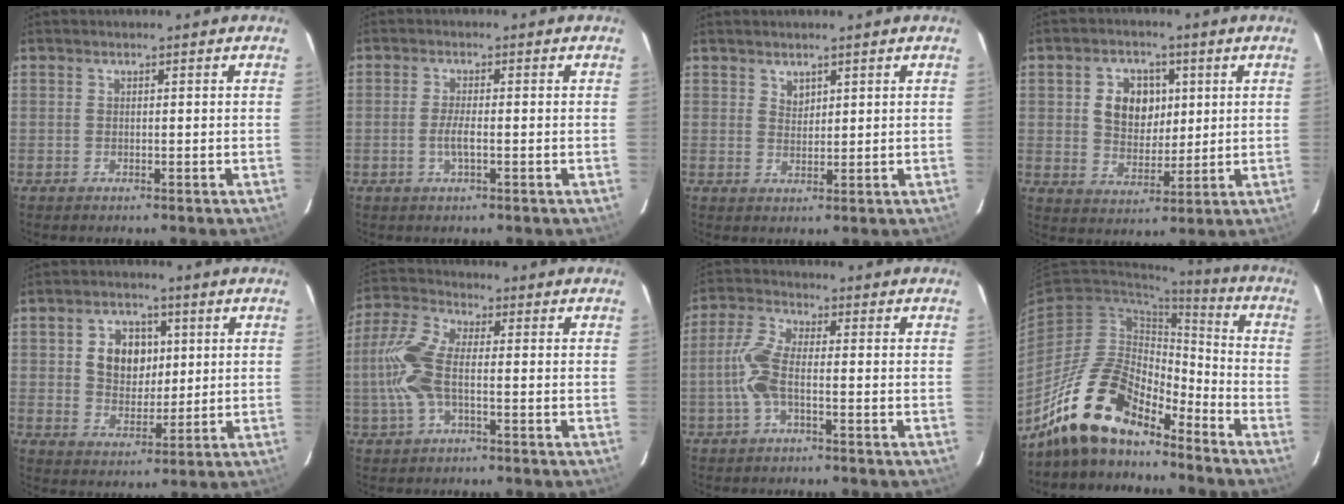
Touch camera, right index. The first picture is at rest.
{"total": 2.9, "force": [-0.8, 0.3, 2.7], "torque": [-0.055, -0.003, -0.016]}
{"total": 1.9, "force": [1.5, 1.1, 0.5], "torque": [-0.004, 0.001, 0.029]}
{"total": 8.7, "force": [2.1, 6.7, 5.2], "torque": [-0.096, 0.017, 0.042]}
{"total": 8.5, "force": [1.9, 6.6, 5.0], "torque": [-0.093, 0.017, 0.040]}
{"total": 10.0, "force": [-1.2, 4.1, 9.1], "torque": [-0.211, 0.011, -0.028]}
{"total": 6.8, "force": [-1.7, 1.9, 6.3], "torque": [-0.146, 0.007, -0.037]}
{"total": 16.6, "force": [-13.4, 5.8, 7.9], "torque": [-0.155, 0.010, -0.250]}